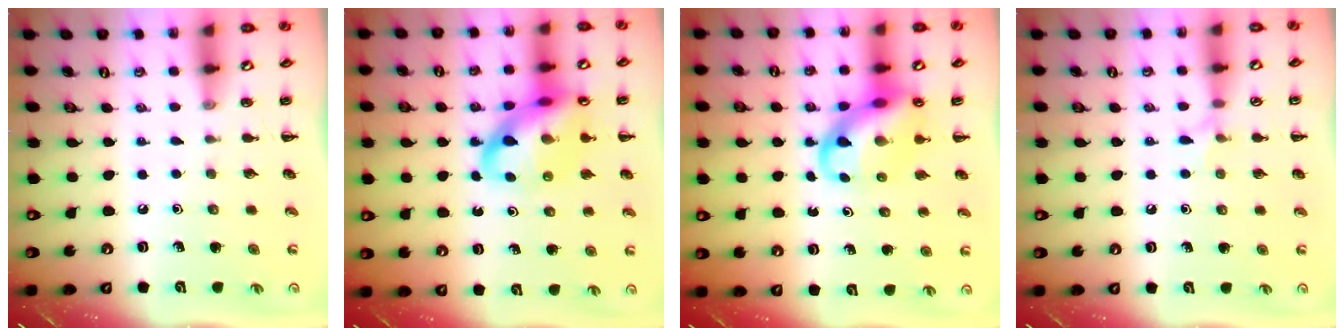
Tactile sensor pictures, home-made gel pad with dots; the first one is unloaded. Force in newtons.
{"total": 17.2, "press": 17.1, "slide": 2.5}
{"total": 12.7, "press": 12.2, "slide": 3.4}
{"total": 5.2, "press": 4.9, "slide": 1.9}